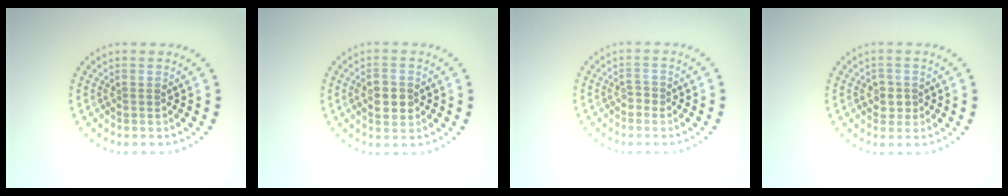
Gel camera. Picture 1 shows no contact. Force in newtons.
{"total": 2.9, "press": 2.9, "slide": 0.1}
{"total": 1.0, "press": 0.9, "slide": 0.5}
{"total": 1.7, "press": 1.5, "slide": 0.7}